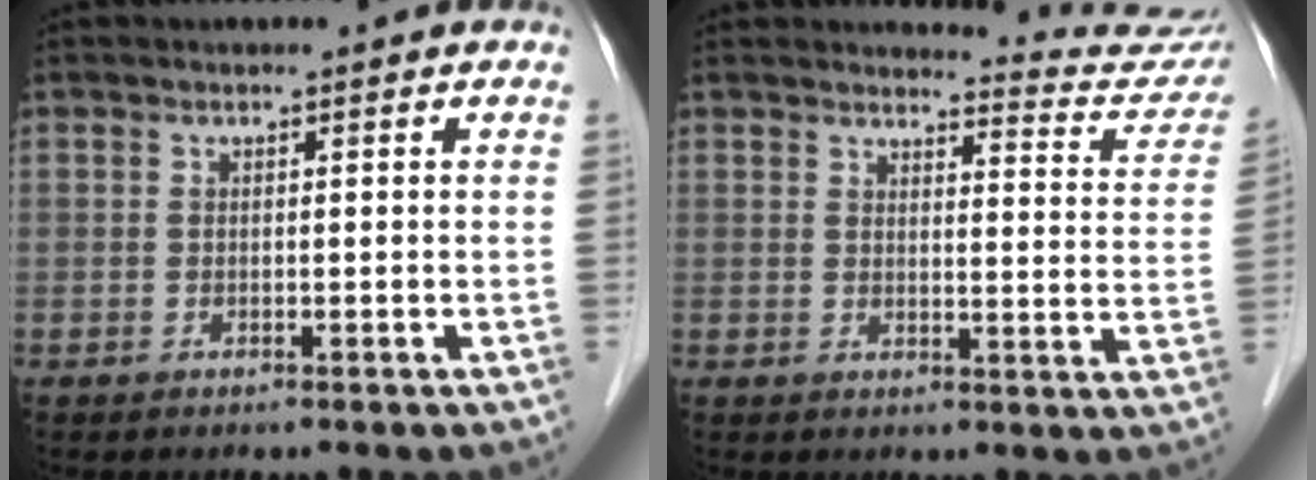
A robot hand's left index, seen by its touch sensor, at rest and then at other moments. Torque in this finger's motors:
{"motor_torque": [0.03, -1.85, 0.07, 0.01]}